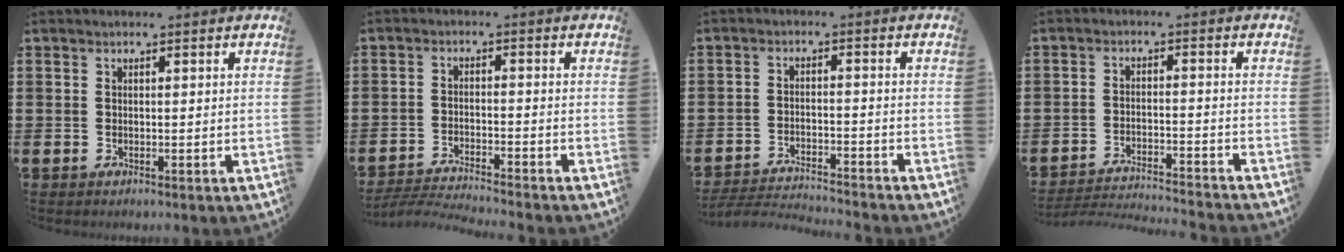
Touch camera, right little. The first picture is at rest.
{"total": 2.9, "force": [-2.9, -0.2, 0.3], "torque": [-0.005, 0.001, -0.060]}
{"total": 3.1, "force": [-3.1, -0.1, 0.1], "torque": [-0.006, 0.000, -0.067]}
{"total": 3.2, "force": [-3.2, -0.2, 0.3], "torque": [-0.008, 0.000, -0.068]}